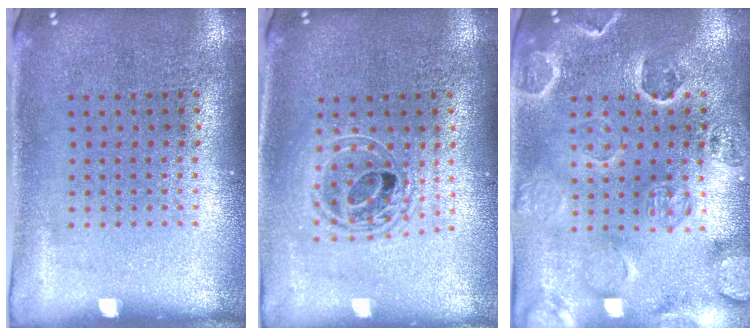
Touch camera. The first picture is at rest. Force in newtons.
{"total": 1.6, "press": 1.4, "slide": 0.8}
{"total": 2.7, "press": 2.7, "slide": 0.5}